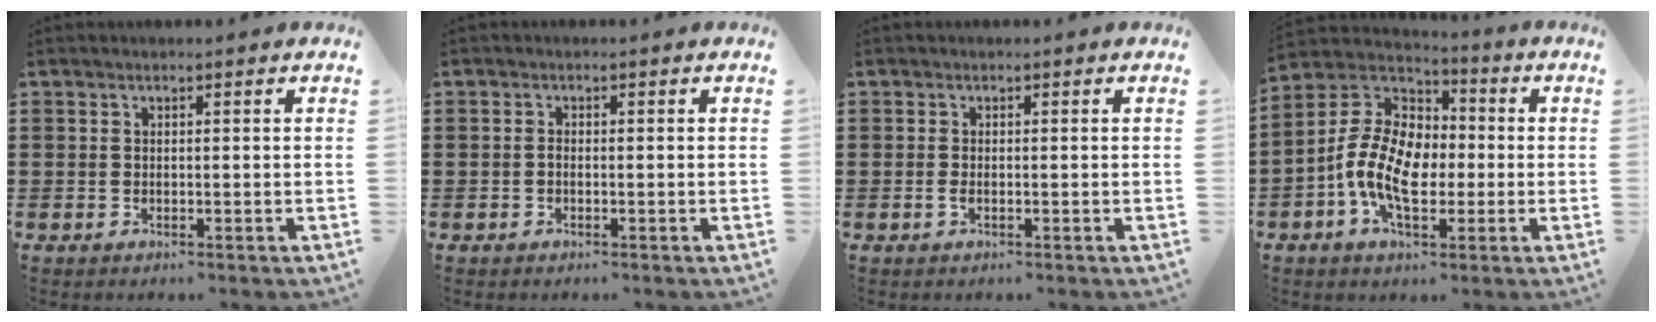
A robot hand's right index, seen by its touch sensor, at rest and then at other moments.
{"total": 0.7, "force": [-0.4, 0.2, 0.5], "torque": [-0.012, -0.003, -0.006]}
{"total": 0.9, "force": [-0.3, 0.2, 0.8], "torque": [-0.015, -0.003, -0.006]}
{"total": 12.0, "force": [-2.3, 7.5, 9.0], "torque": [-0.220, 0.006, -0.049]}